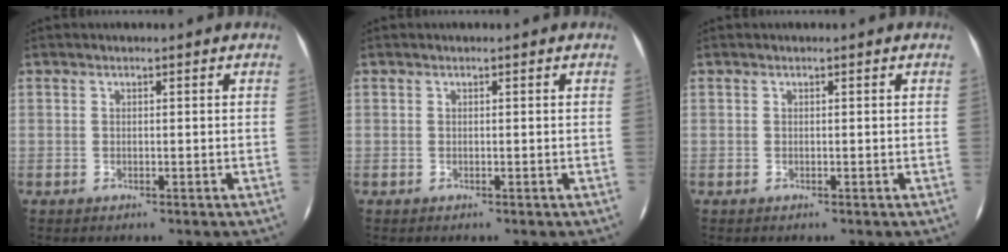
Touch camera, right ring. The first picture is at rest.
{"total": 0.0}
{"total": 0.0}